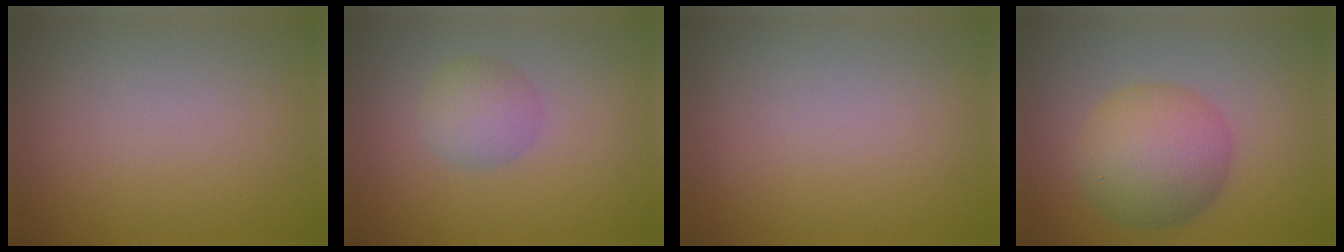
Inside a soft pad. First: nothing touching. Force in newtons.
{"total": 2.5, "press": 2.5, "slide": 0.1}
{"total": 0.0}
{"total": 6.1, "press": 6.1, "slide": 0.2}